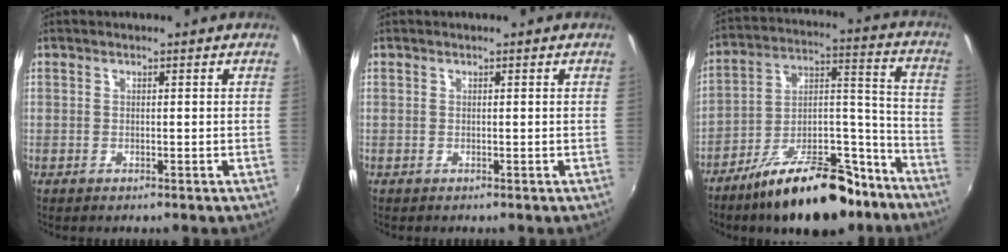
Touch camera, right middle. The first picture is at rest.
{"total": 0.0}
{"total": 21.5, "force": [-15.3, 8.2, 12.6], "torque": [-0.193, 0.021, -0.230]}